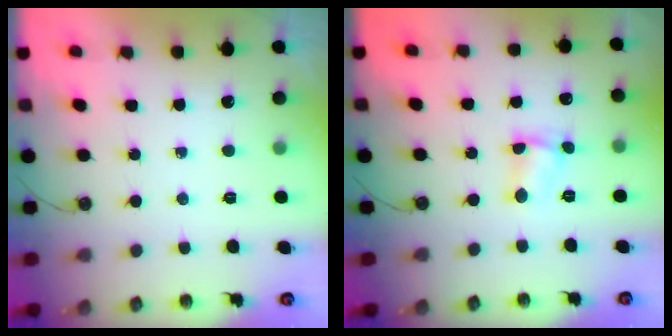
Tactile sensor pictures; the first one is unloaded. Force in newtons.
{"total": 3.2, "press": 3.1, "slide": 0.4}